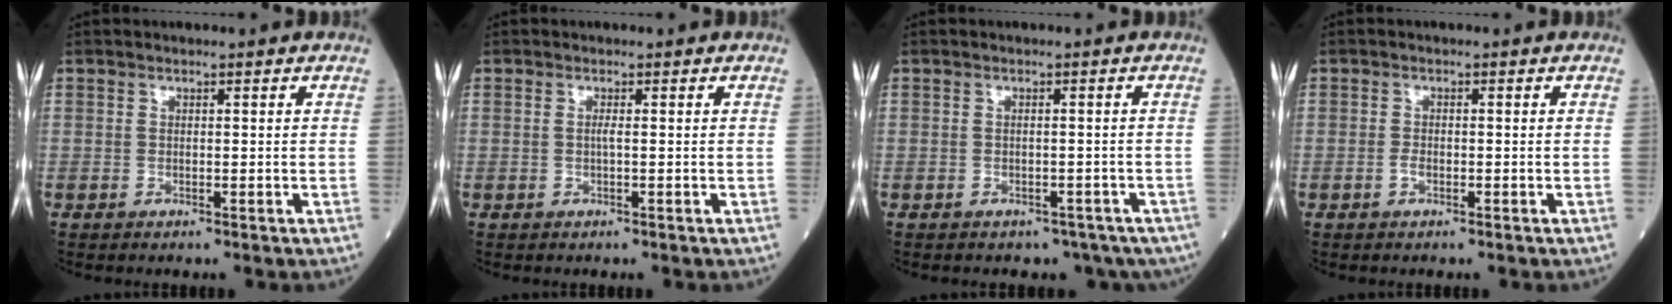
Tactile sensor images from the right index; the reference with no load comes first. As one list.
[{"total": 0.7, "force": [0.0, -0.1, 0.6], "torque": [-0.014, 0.000, -0.003]}, {"total": 6.5, "force": [-4.7, 4.0, 1.8], "torque": [-0.012, 0.008, -0.049]}, {"total": 1.1, "force": [-0.5, 0.5, 0.8], "torque": [-0.018, 0.002, -0.010]}]